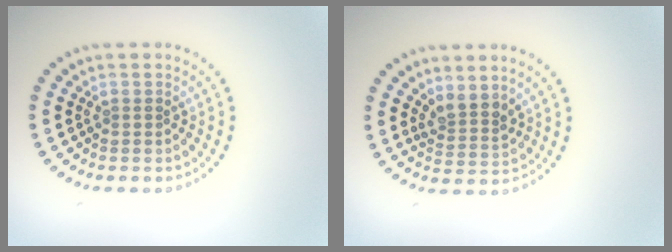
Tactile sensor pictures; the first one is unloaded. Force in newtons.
{"total": 2.4, "press": 1.9, "slide": 1.5}